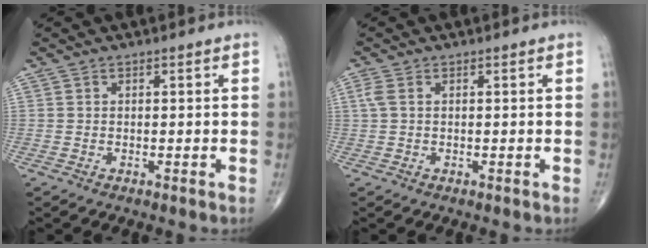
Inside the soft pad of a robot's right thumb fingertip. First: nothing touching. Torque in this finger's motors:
{"motor_torque": [-0.10, 0.04, 0.08, -0.01, 0.02]}